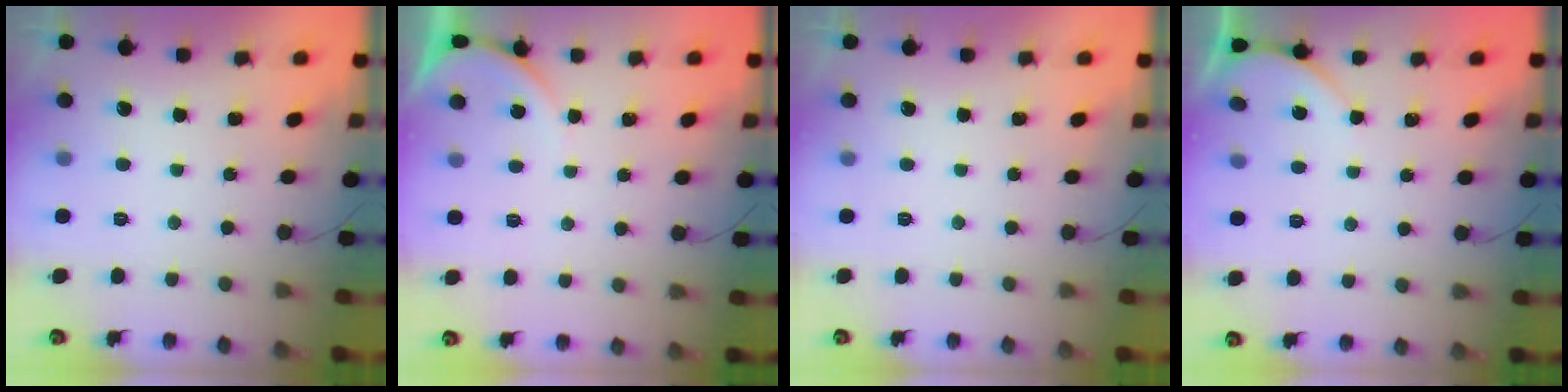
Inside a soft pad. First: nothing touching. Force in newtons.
{"total": 1.6, "press": 1.6, "slide": 0.4}
{"total": 0.0}
{"total": 1.3, "press": 1.3, "slide": 0.3}